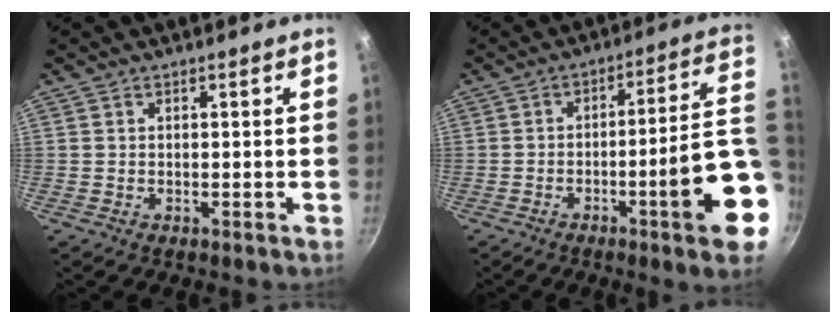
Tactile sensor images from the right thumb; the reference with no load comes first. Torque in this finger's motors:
{"motor_torque": [2.23, 2.07, 1.83, -0.82, 0.43]}